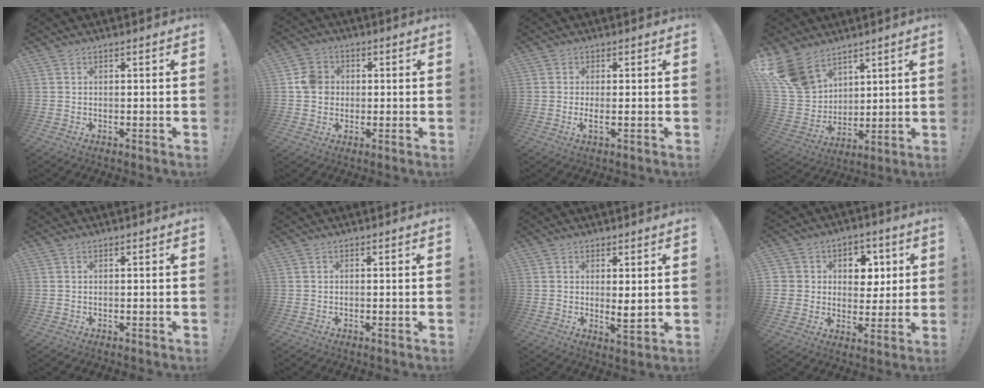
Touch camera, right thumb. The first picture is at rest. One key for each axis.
{"total": 6.9, "fx": 0.5, "fy": 6.3, "fz": 2.8, "tx": -0.046, "ty": 0.019, "tz": 0.016}
{"total": 1.8, "fx": 0.1, "fy": 0.1, "fz": 1.8, "tx": -0.032, "ty": -0.003, "tz": 0.001}
{"total": 16.5, "fx": 11.2, "fy": 10.4, "fz": 6.3, "tx": -0.140, "ty": -0.065, "tz": 0.221}
{"total": 0.0}
{"total": 0.0}
{"total": 3.5, "fx": 1.5, "fy": 0.5, "fz": 3.2, "tx": -0.029, "ty": -0.027, "tz": 0.021}
{"total": 8.8, "fx": 2.0, "fy": 8.2, "fz": 2.8, "tx": -0.028, "ty": -0.015, "tz": 0.042}